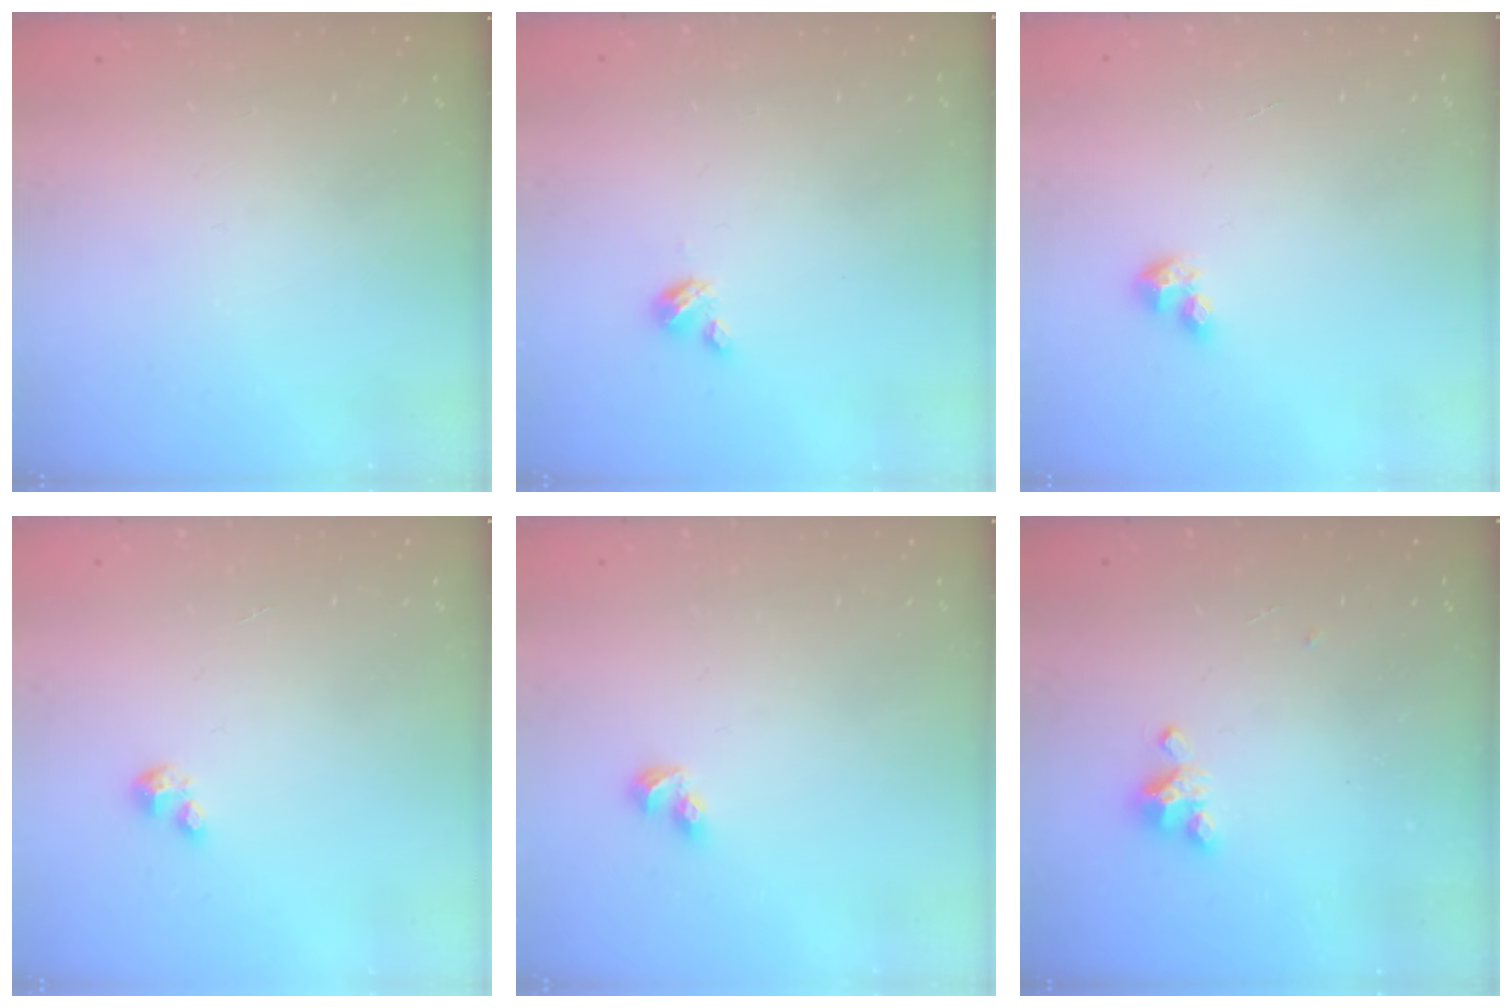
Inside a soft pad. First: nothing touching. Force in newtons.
{"total": 2.7, "press": 2.7, "slide": 0.3}
{"total": 2.8, "press": 2.8, "slide": 0.2}
{"total": 2.0, "press": 2.0, "slide": 0.2}
{"total": 3.7, "press": 3.7, "slide": 0.4}
{"total": 5.5, "press": 5.5, "slide": 0.4}